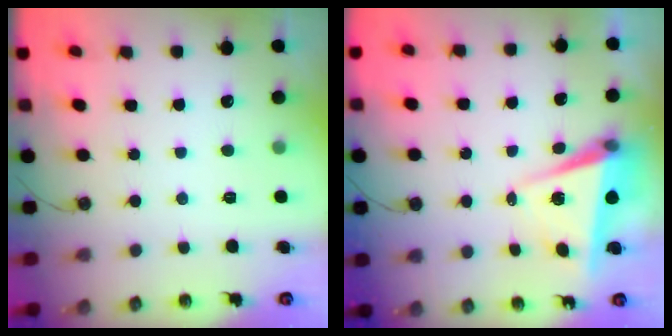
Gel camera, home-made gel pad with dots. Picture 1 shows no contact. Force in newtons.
{"total": 6.0, "press": 4.9, "slide": 3.3}